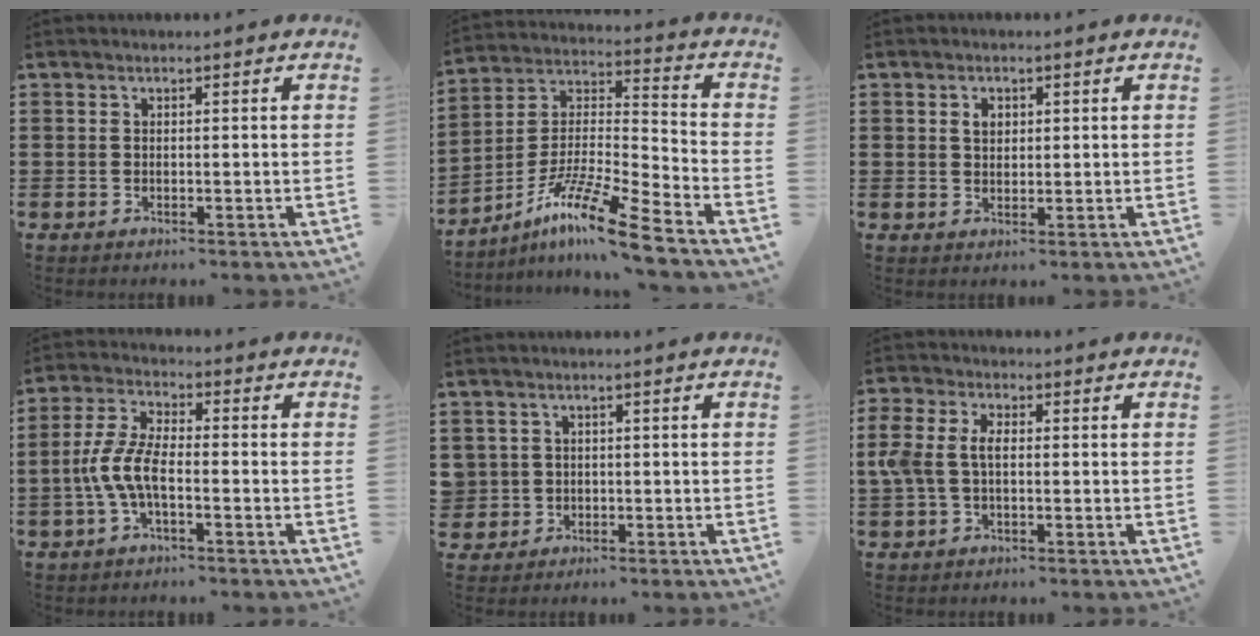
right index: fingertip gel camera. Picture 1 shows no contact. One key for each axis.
{"total": 12.4, "fx": -9.9, "fy": 0.2, "fz": 7.5, "tx": -0.150, "ty": 0.009, "tz": -0.197}
{"total": 2.1, "fx": 0.7, "fy": 1.5, "fz": 1.3, "tx": -0.029, "ty": 0.008, "tz": 0.013}
{"total": 6.9, "fx": -2.1, "fy": 2.6, "fz": 6.0, "tx": -0.151, "ty": -0.012, "tz": -0.048}
{"total": 2.0, "fx": 0.0, "fy": 2.0, "fz": -0.1, "tx": -0.008, "ty": 0.009, "tz": -0.003}
{"total": 5.2, "fx": -0.1, "fy": 3.1, "fz": 4.1, "tx": -0.111, "ty": -0.001, "tz": -0.011}